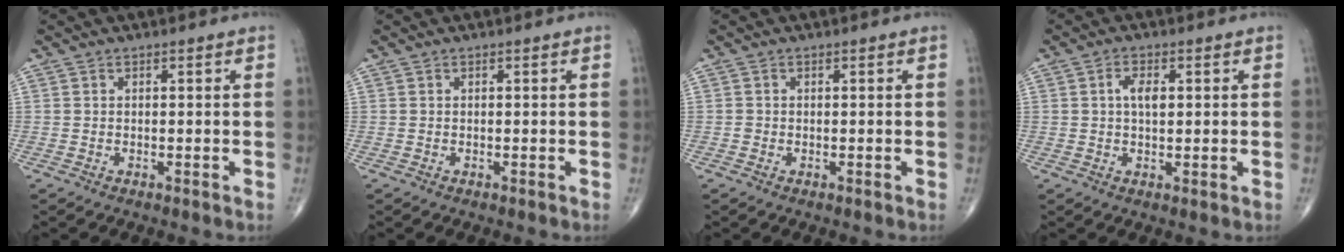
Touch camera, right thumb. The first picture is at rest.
{"total": 0.0}
{"total": 0.6, "force": [-0.2, 0.5, 0.1], "torque": [-0.003, 0.002, -0.004]}
{"total": 3.8, "force": [0.8, 1.9, 3.2], "torque": [-0.057, -0.004, 0.011]}